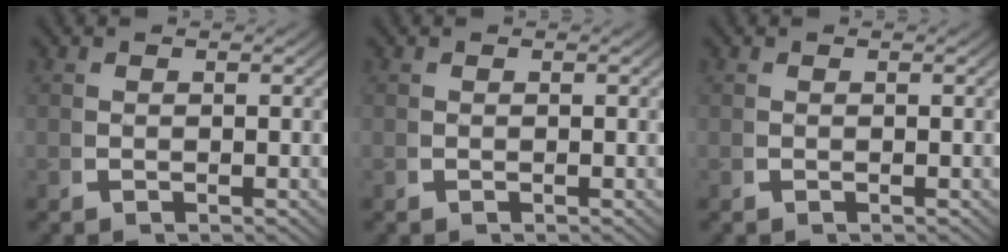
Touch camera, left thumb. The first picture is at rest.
{"total": 0.0}
{"total": 0.0}